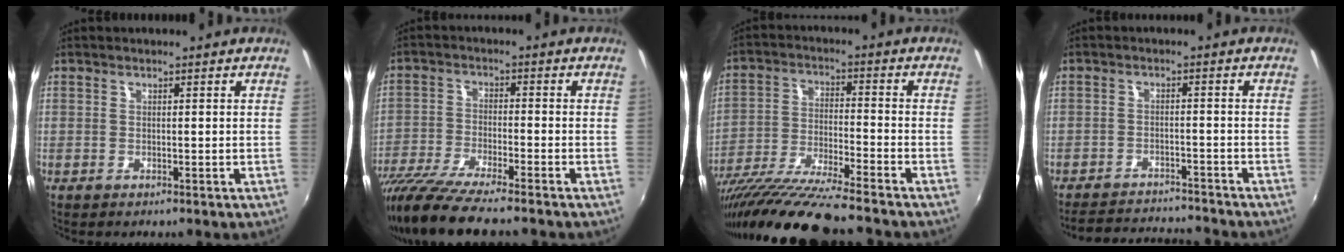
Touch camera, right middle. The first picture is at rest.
{"total": 13.4, "force": [-11.0, 0.8, 7.5], "torque": [-0.164, -0.047, -0.201]}
{"total": 16.5, "force": [-13.9, -0.2, 8.8], "torque": [-0.174, -0.043, -0.250]}
{"total": 11.2, "force": [-10.7, 1.3, 3.2], "torque": [-0.080, 0.003, -0.156]}